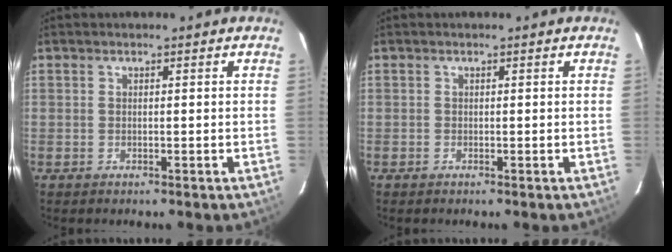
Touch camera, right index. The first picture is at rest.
{"total": 0.0}